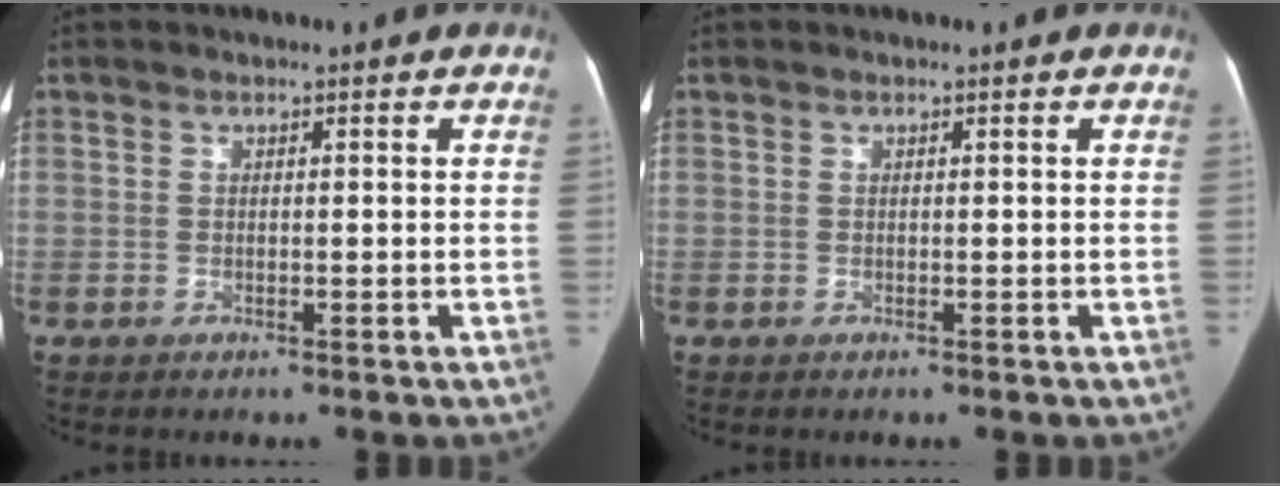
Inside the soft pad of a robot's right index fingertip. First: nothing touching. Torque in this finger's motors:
{"motor_torque": [0.00, 0.00, 0.00, 0.00]}